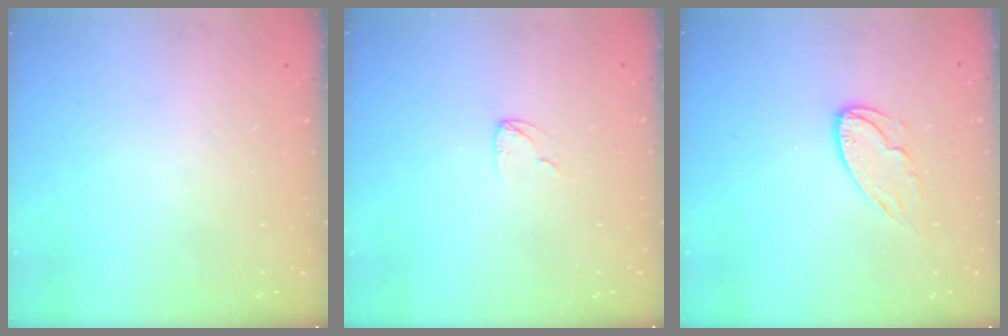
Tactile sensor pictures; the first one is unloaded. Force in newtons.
{"total": 2.9, "press": 2.9, "slide": 0.3}
{"total": 8.2, "press": 8.2, "slide": 0.5}